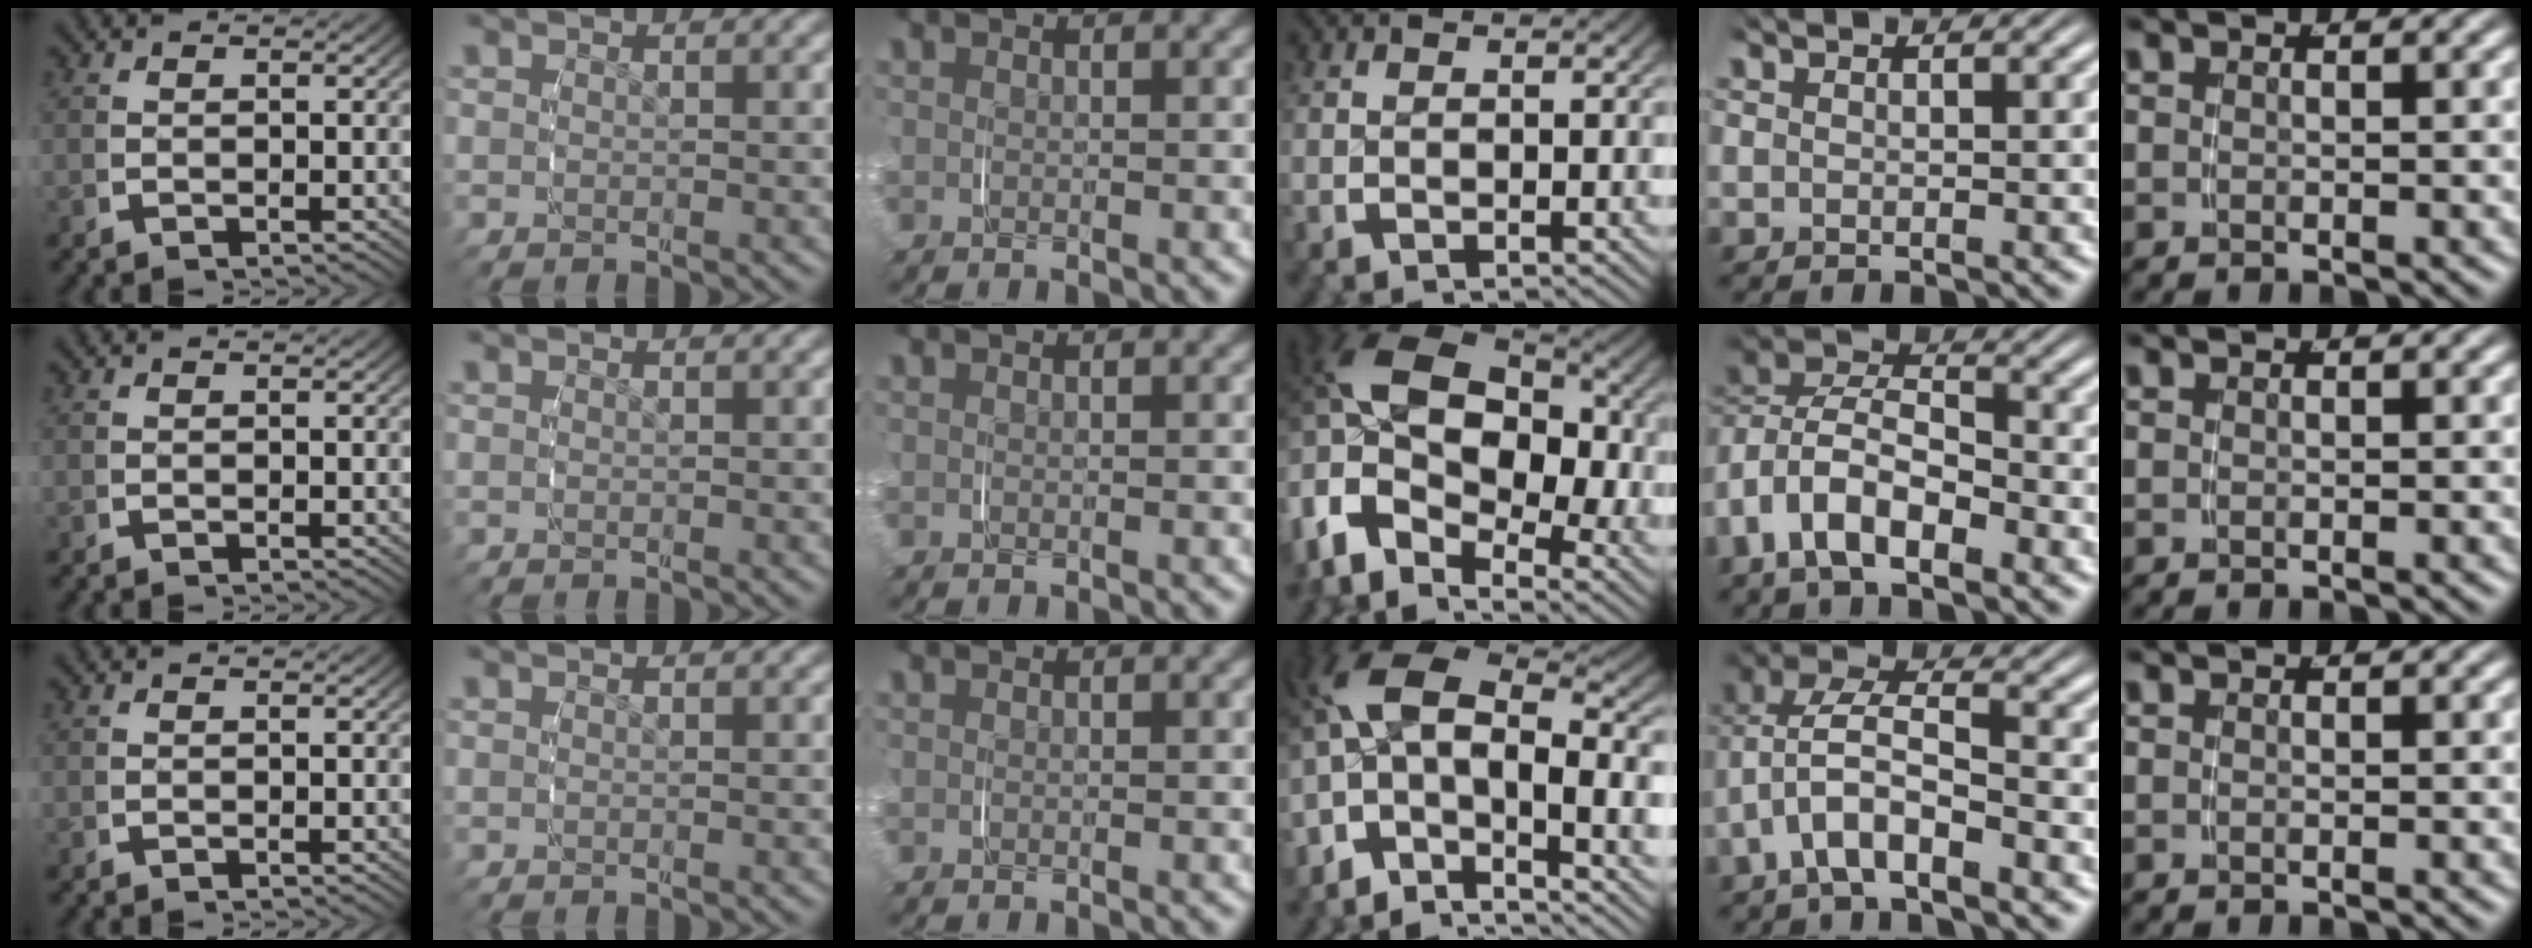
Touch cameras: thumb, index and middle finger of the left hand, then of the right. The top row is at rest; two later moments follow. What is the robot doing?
{"motion": "grasp_and_lifting", "object": "jacket"}